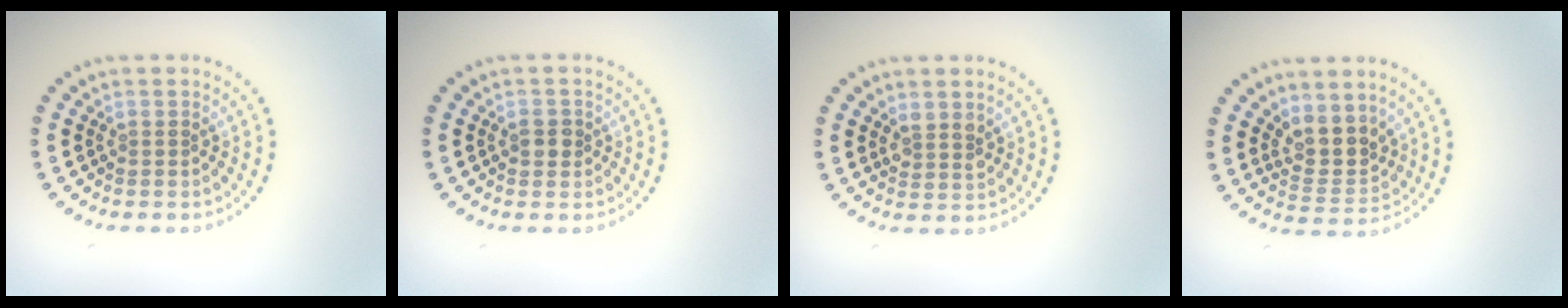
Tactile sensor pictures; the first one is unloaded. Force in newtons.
{"total": 1.4, "press": 1.4, "slide": 0.2}
{"total": 1.7, "press": 1.5, "slide": 0.8}
{"total": 3.5, "press": 3.0, "slide": 1.8}